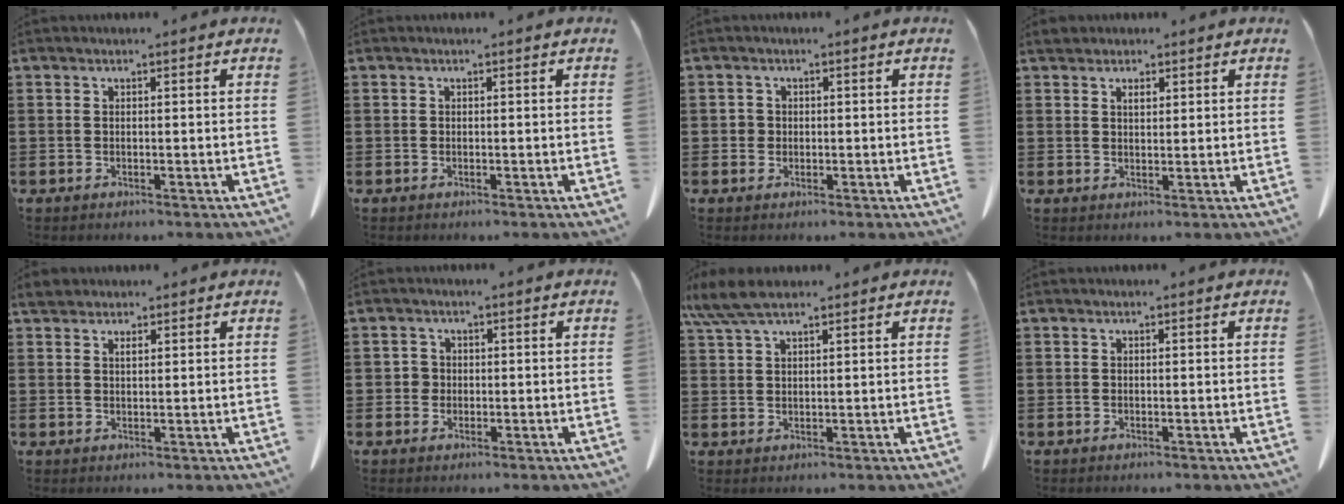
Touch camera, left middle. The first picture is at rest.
{"total": 0.0}
{"total": 1.4, "force": [0.1, 1.3, 0.4], "torque": [-0.012, 0.006, 0.002]}
{"total": 2.4, "force": [1.7, 1.2, 1.1], "torque": [-0.018, 0.003, 0.031]}
{"total": 2.2, "force": [1.8, 0.9, 0.8], "torque": [-0.014, 0.001, 0.033]}
{"total": 1.6, "force": [0.0, 1.5, 0.5], "torque": [-0.014, 0.007, -0.001]}
{"total": 5.6, "force": [4.2, 1.2, 3.5], "torque": [-0.087, -0.004, 0.076]}
{"total": 0.0}